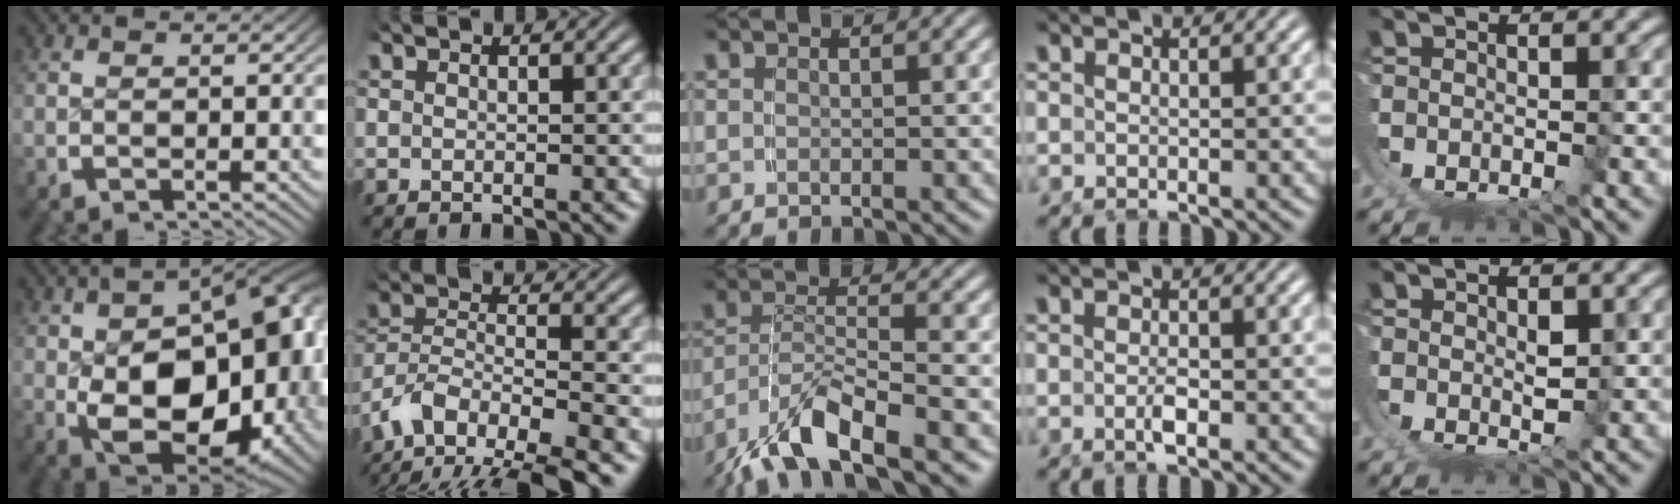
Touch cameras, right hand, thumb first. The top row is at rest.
{"thumb": {"total": 20.6, "force": [-1.8, 13.0, 15.9], "torque": [-0.266, -0.073, 0.008]}, "index": {"total": 8.5, "force": [-3.9, 5.6, 5.0], "torque": [-0.115, -0.044, -0.049]}, "middle": {"total": 6.3, "force": [-4.4, 1.8, 4.1], "torque": [-0.077, -0.015, -0.067]}, "ring": {"total": 1.2, "force": [-0.6, 0.2, 1.0], "torque": [-0.015, -0.003, -0.011]}, "little": {"total": 1.1, "force": [0.6, -0.2, 0.9], "torque": [-0.012, -0.008, 0.017]}}